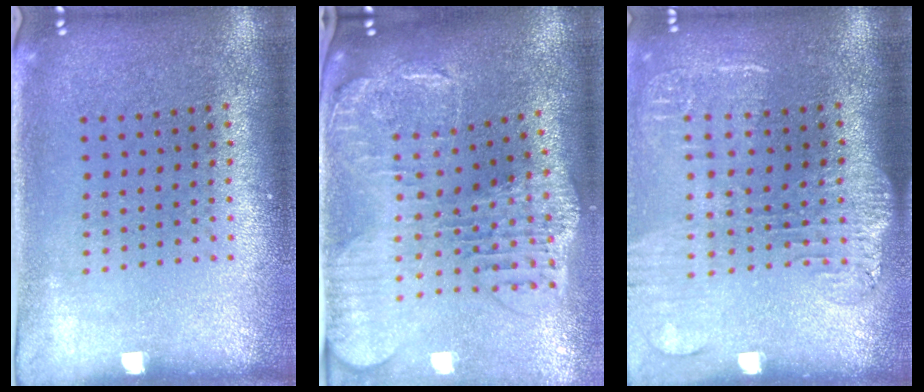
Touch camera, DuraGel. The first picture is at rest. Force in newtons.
{"total": 2.5, "press": 2.2, "slide": 1.2}
{"total": 1.8, "press": 1.5, "slide": 0.9}